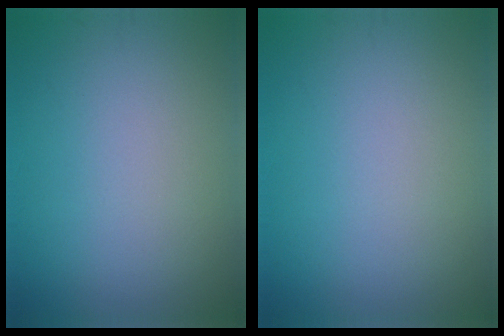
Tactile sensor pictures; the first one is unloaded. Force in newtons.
{"total": 0.0}